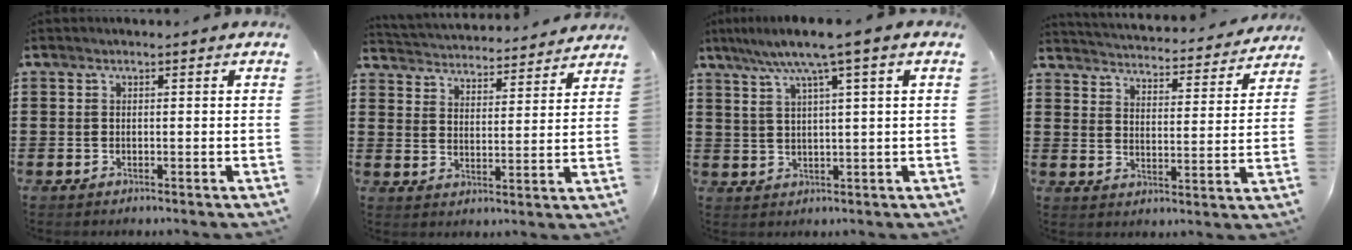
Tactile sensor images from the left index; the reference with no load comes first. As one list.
[{"total": 3.6, "force": [3.6, -0.1, -0.5], "torque": [-0.014, -0.031, 0.057]}, {"total": 6.0, "force": [3.3, -0.3, 5.0], "torque": [-0.107, -0.007, 0.050]}, {"total": 3.6, "force": [3.6, -0.4, 0.0], "torque": [-0.024, -0.036, 0.054]}]